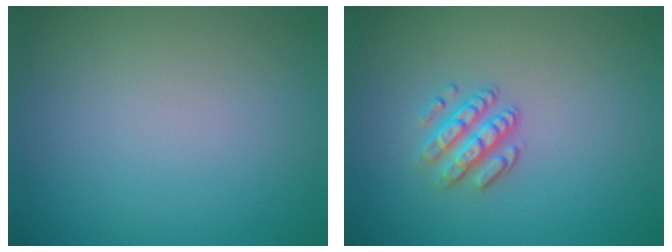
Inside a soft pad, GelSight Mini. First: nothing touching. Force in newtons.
{"total": 2.7, "press": 2.4, "slide": 1.2}